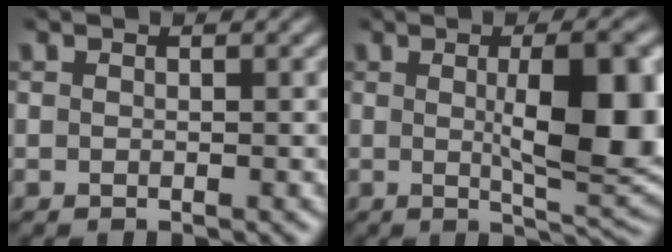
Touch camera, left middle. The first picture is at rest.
{"total": 9.7, "force": [0.7, 2.7, 9.3], "torque": [-0.122, -0.003, 0.015]}